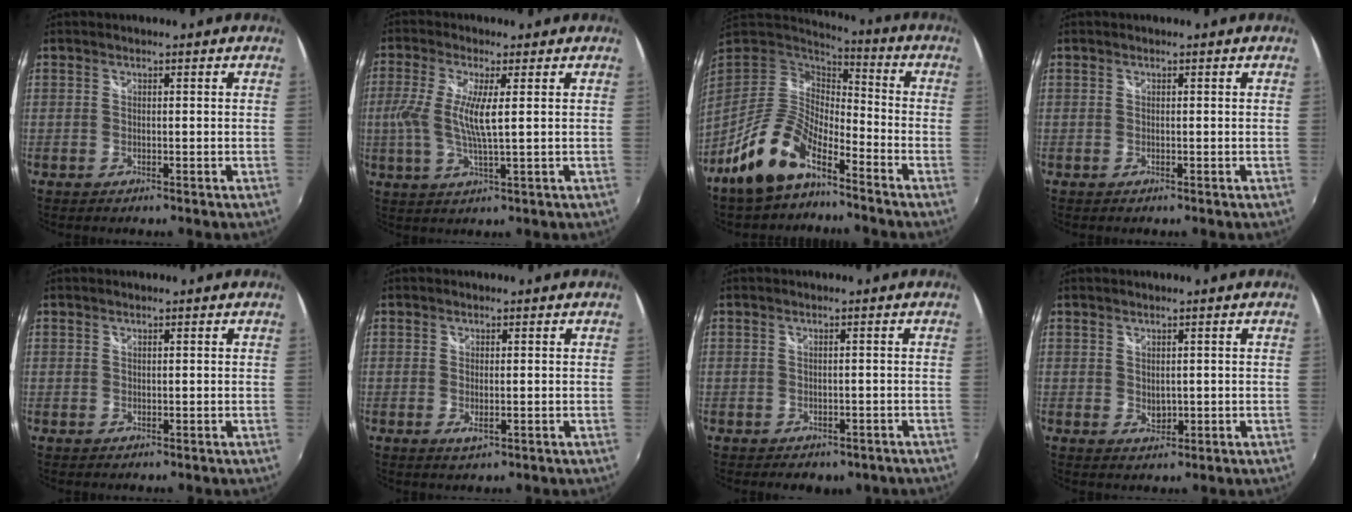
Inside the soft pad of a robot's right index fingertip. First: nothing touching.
{"total": 7.6, "force": [0.4, 0.7, 7.6], "torque": [-0.157, -0.007, 0.005]}
{"total": 12.6, "force": [-8.8, 4.8, 7.6], "torque": [-0.156, 0.001, -0.166]}
{"total": 0.0}
{"total": 0.6, "force": [0.2, 0.5, -0.2], "torque": [0.005, 0.001, 0.002]}
{"total": 2.2, "force": [-0.4, 0.7, 2.0], "torque": [-0.038, -0.007, -0.005]}
{"total": 3.8, "force": [-2.1, 2.9, 1.1], "torque": [-0.018, 0.002, -0.015]}
{"total": 2.0, "force": [0.4, 1.5, 1.2], "torque": [-0.016, -0.001, 0.009]}